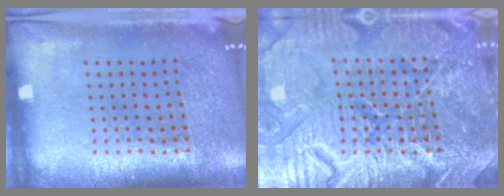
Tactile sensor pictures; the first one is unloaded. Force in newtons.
{"total": 7.7, "press": 7.7, "slide": 0.9}